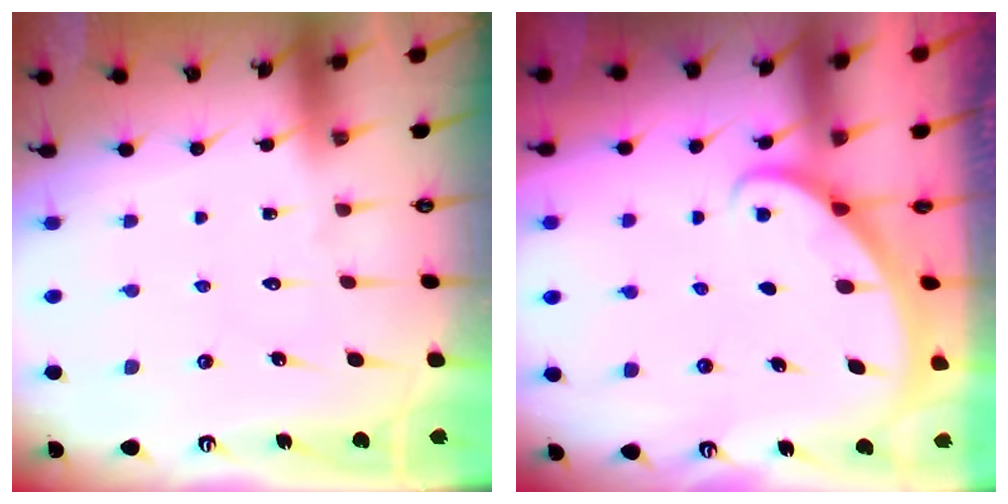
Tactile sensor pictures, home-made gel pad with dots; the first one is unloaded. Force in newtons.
{"total": 1.9, "press": 1.9, "slide": 0.1}